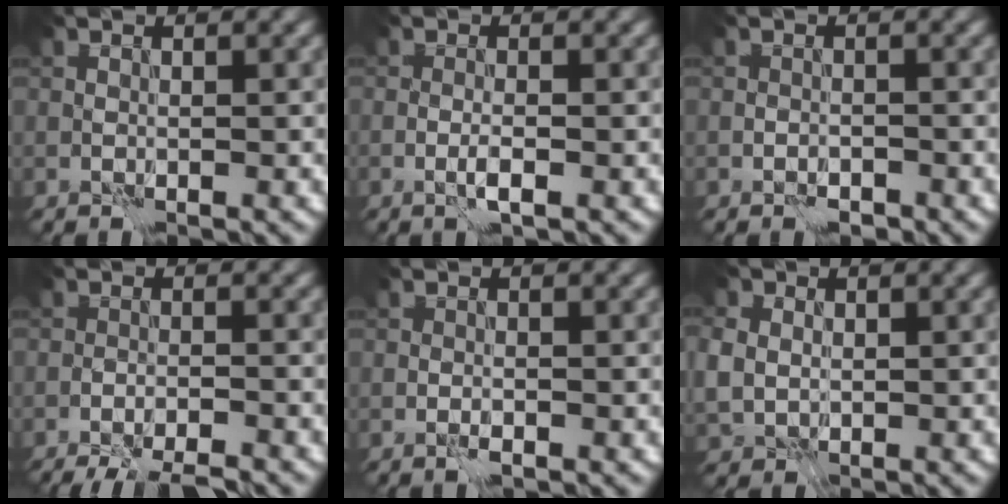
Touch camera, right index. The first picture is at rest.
{"total": 1.0, "force": [-0.5, -0.1, 0.9], "torque": [-0.016, 0.001, -0.010]}
{"total": 1.1, "force": [-1.0, 0.5, 0.2], "torque": [0.001, 0.002, -0.018]}
{"total": 7.3, "force": [-6.7, 1.3, 2.6], "torque": [-0.032, -0.007, -0.090]}
{"total": 0.6, "force": [-0.4, 0.1, 0.4], "torque": [-0.008, 0.000, -0.009]}
{"total": 3.1, "force": [0.5, 2.7, 1.3], "torque": [-0.042, 0.002, 0.012]}